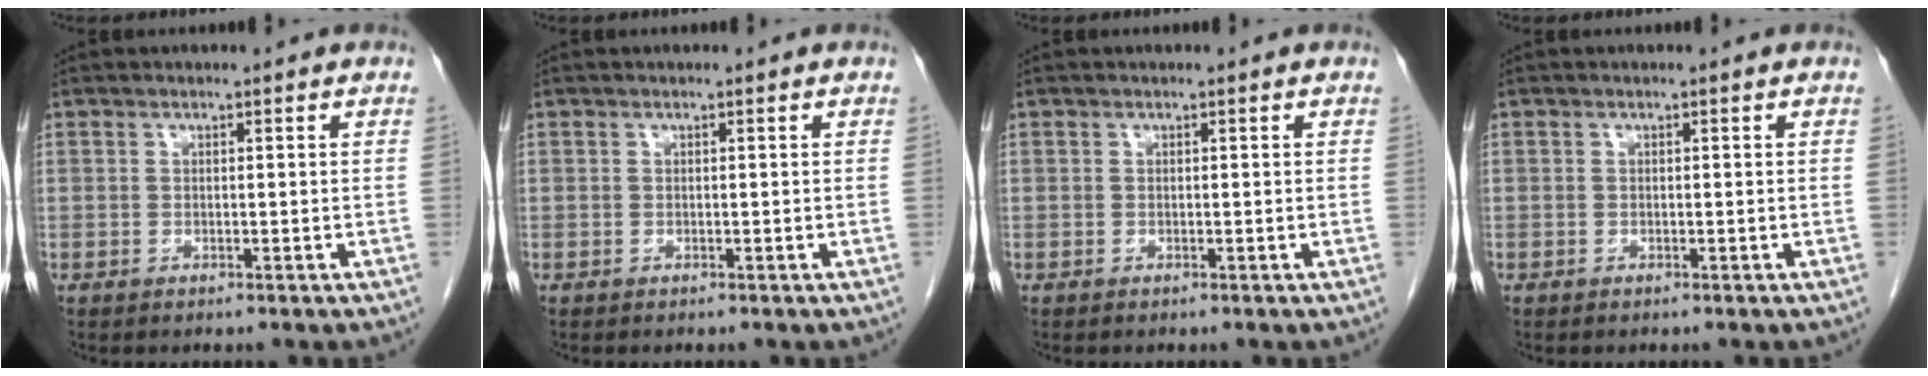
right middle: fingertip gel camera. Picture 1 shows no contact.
{"total": 0.0}
{"total": 0.0}
{"total": 0.0}